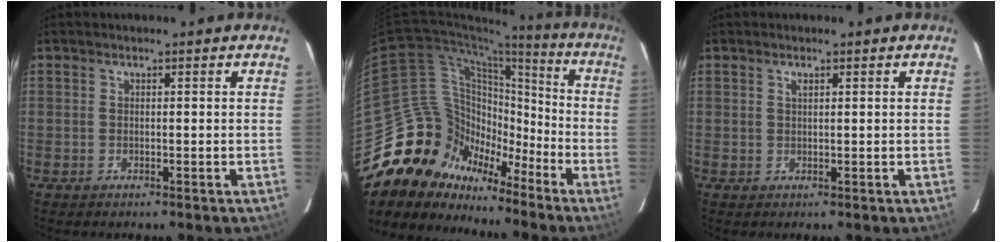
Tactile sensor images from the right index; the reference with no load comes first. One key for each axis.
{"total": 15.7, "fx": -11.5, "fy": 10.5, "fz": 2.0, "tx": -0.032, "ty": 0.060, "tz": -0.201}
{"total": 0.8, "fx": 0.5, "fy": 0.2, "fz": 0.6, "tx": -0.011, "ty": 0.003, "tz": 0.008}